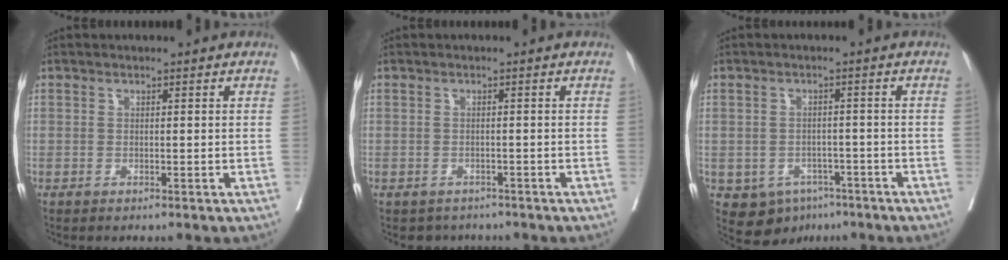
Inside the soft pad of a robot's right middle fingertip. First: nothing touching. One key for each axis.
{"total": 3.0, "fx": -2.6, "fy": 1.6, "fz": -0.1, "tx": -0.002, "ty": 0.005, "tz": -0.036}
{"total": 6.5, "fx": -3.7, "fy": 4.9, "fz": 2.1, "tx": -0.027, "ty": 0.007, "tz": -0.044}